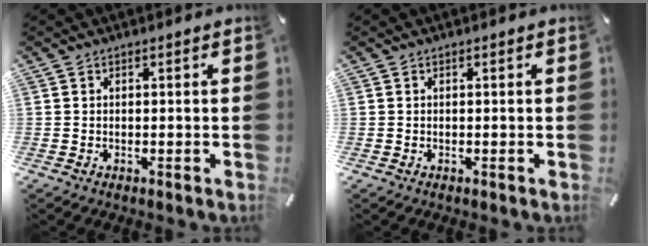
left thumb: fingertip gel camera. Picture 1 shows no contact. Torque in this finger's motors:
{"motor_torque": [0.00, 0.00, 0.00, 0.00, 0.00]}